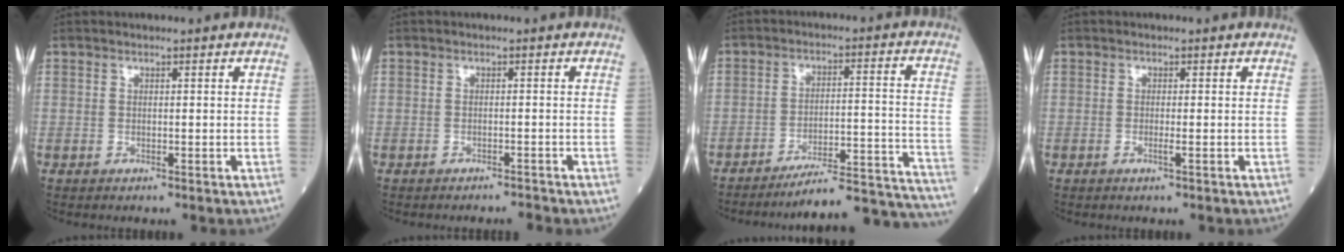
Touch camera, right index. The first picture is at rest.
{"total": 1.3, "force": [-1.3, -0.2, -0.1], "torque": [0.000, -0.005, -0.014]}
{"total": 19.0, "force": [-16.0, 3.6, 9.6], "torque": [-0.055, 0.058, -0.221]}
{"total": 1.0, "force": [-0.3, -0.1, 1.0], "torque": [-0.020, -0.002, -0.007]}